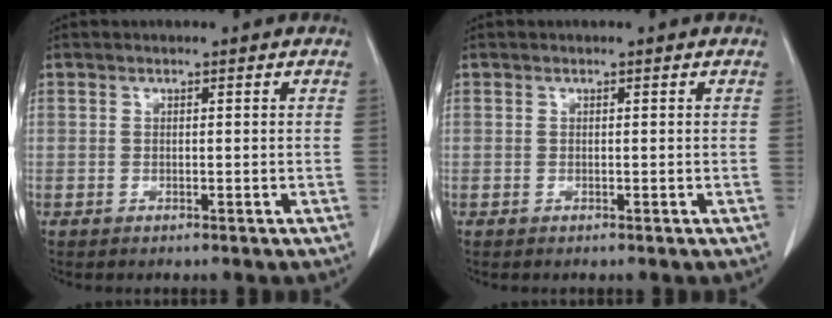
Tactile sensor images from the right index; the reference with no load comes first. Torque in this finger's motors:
{"motor_torque": [0.00, 0.00, 0.00, 0.00]}